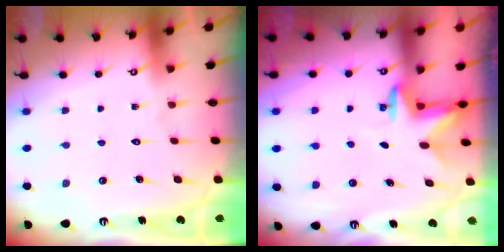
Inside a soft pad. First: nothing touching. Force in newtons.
{"total": 3.2, "press": 3.1, "slide": 0.7}